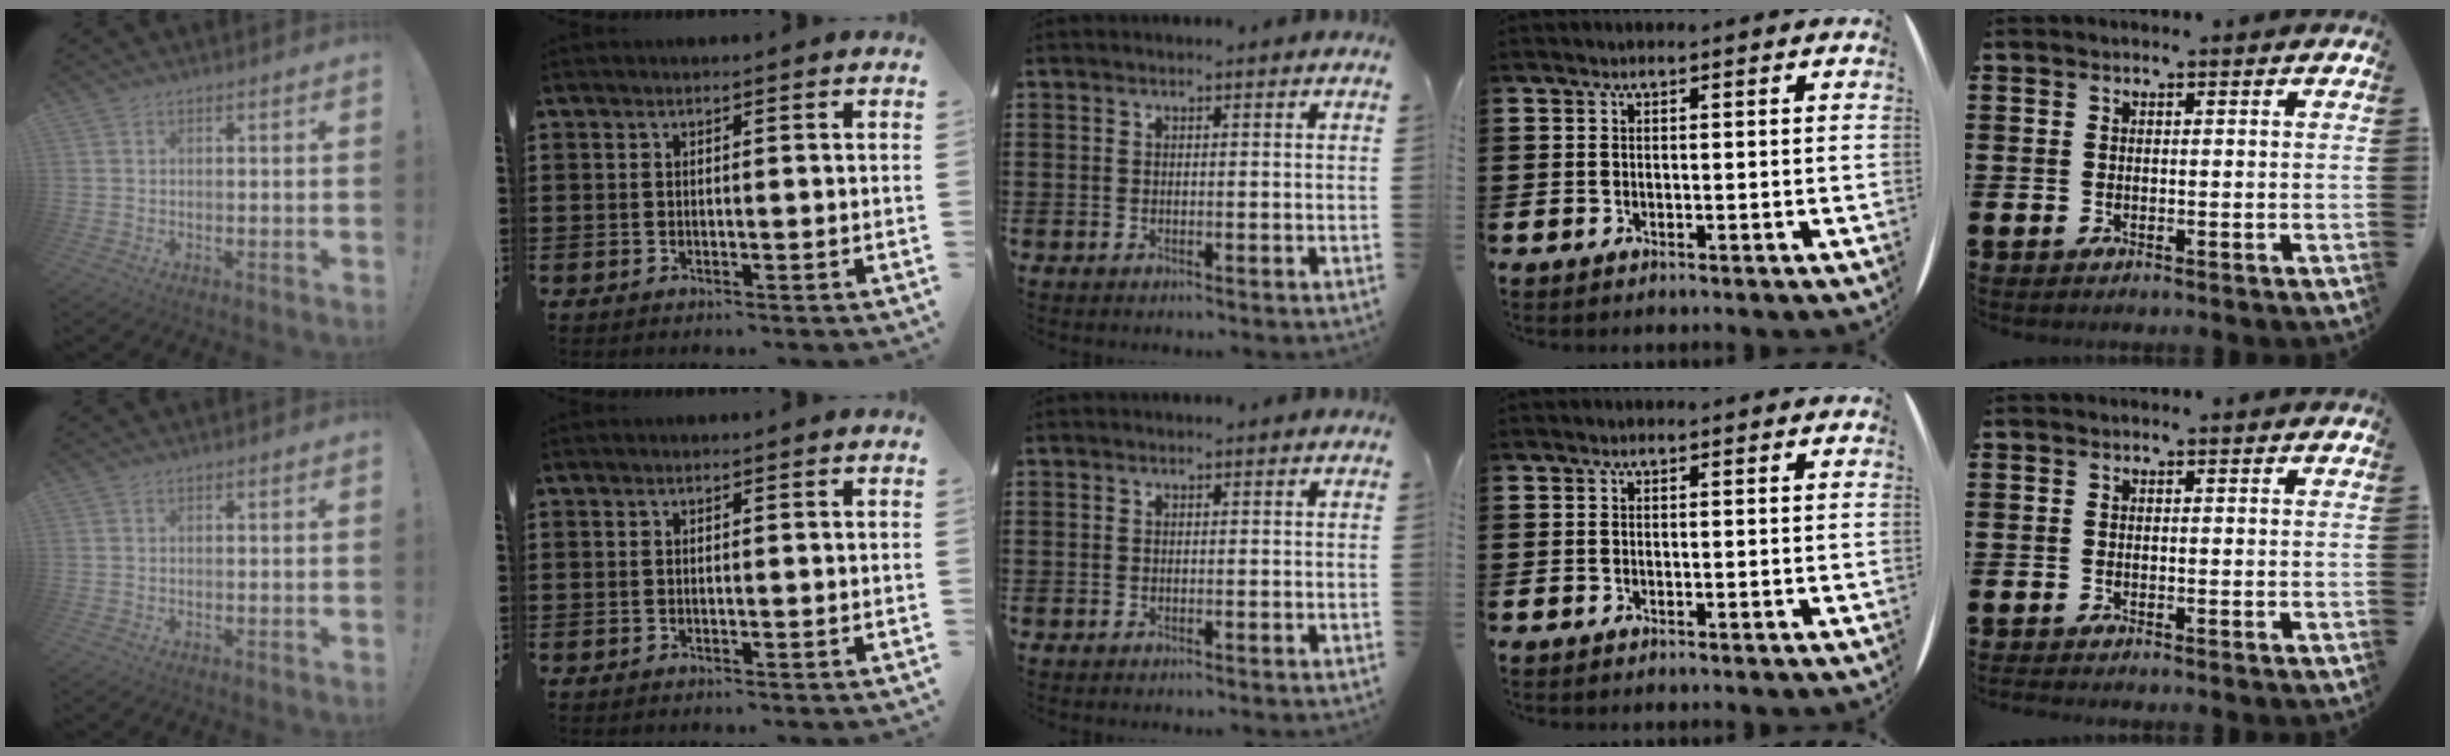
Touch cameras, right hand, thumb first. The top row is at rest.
{}